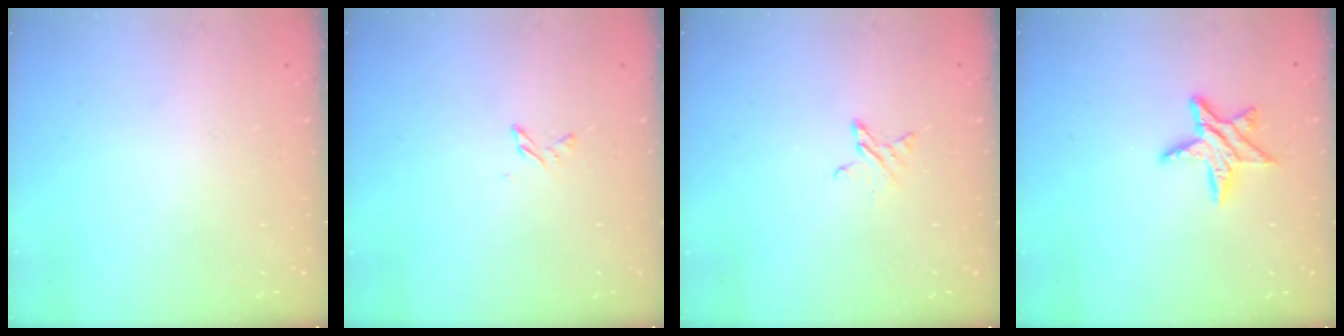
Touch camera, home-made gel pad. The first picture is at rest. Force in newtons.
{"total": 2.6, "press": 2.6, "slide": 0.3}
{"total": 4.1, "press": 4.1, "slide": 0.4}
{"total": 9.7, "press": 9.7, "slide": 0.6}